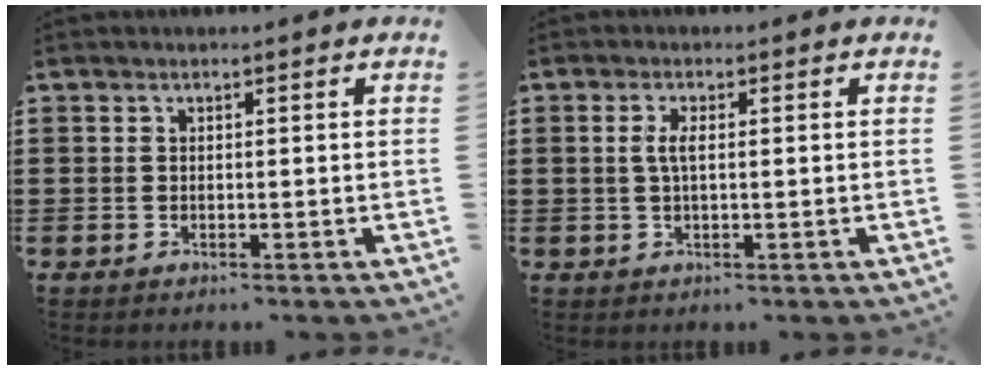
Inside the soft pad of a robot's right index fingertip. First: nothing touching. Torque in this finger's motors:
{"motor_torque": [0.73, -0.25, 0.33, 0.10]}